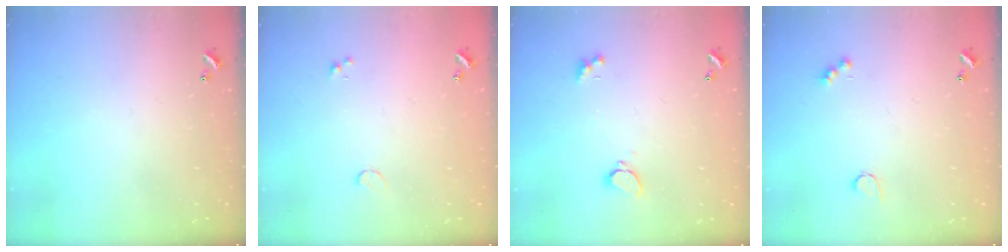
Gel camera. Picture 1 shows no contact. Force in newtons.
{"total": 0.5, "press": 0.4, "slide": 0.3}
{"total": 2.2, "press": 2.0, "slide": 0.9}
{"total": 2.6, "press": 2.5, "slide": 0.5}